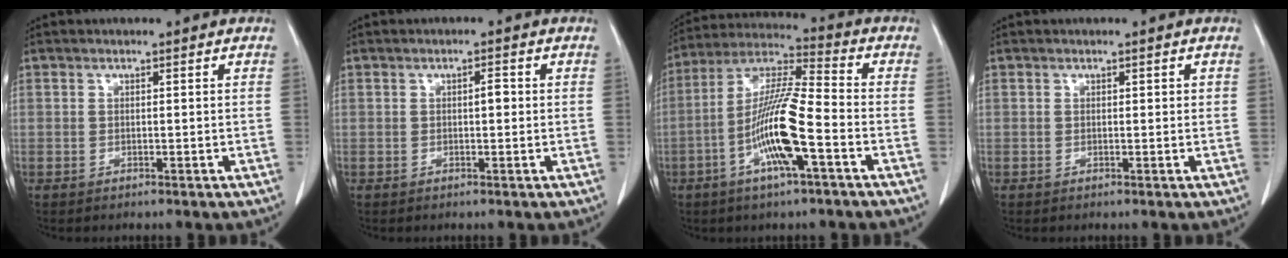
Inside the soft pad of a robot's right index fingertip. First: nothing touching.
{"total": 1.5, "force": [0.1, 0.4, 1.4], "torque": [-0.024, 0.003, 0.003]}
{"total": 13.4, "force": [-4.3, 1.2, 12.6], "torque": [-0.249, 0.001, -0.084]}
{"total": 0.7, "force": [0.2, 0.3, 0.5], "torque": [-0.005, 0.003, 0.004]}